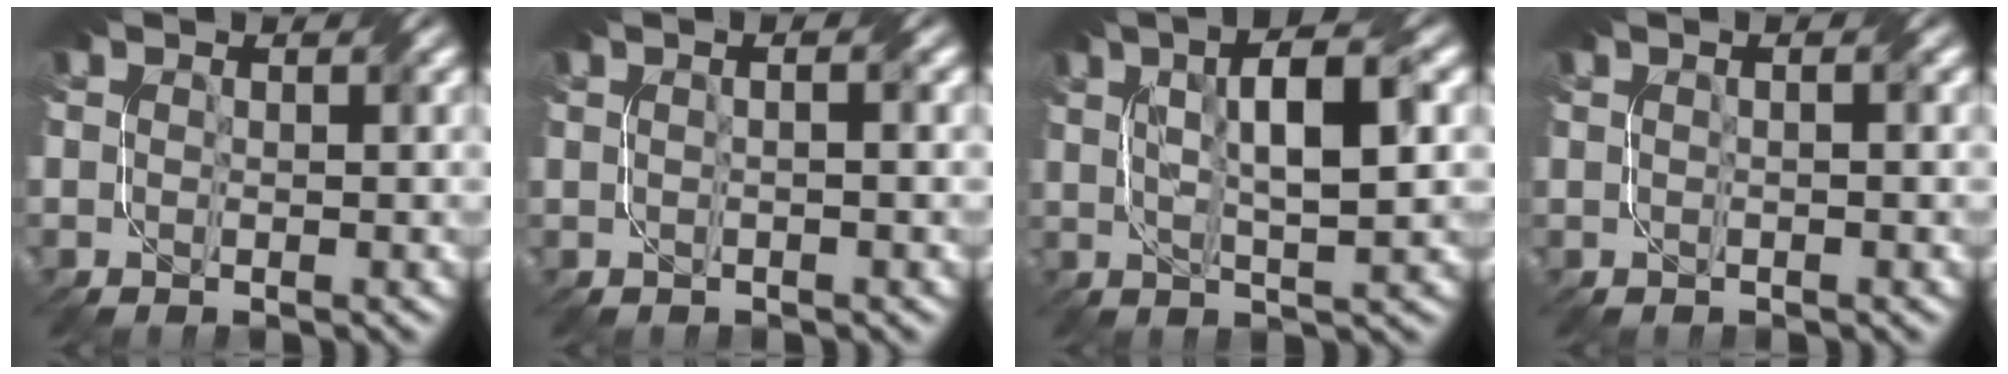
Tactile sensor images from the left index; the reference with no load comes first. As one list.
[{"total": 2.8, "force": [1.1, 1.3, 2.2], "torque": [-0.007, 0.016, -0.011]}, {"total": 7.1, "force": [2.3, 1.8, 6.5], "torque": [-0.099, 0.013, 0.036]}, {"total": 1.8, "force": [0.8, 0.8, 1.4], "torque": [-0.005, 0.008, -0.007]}]